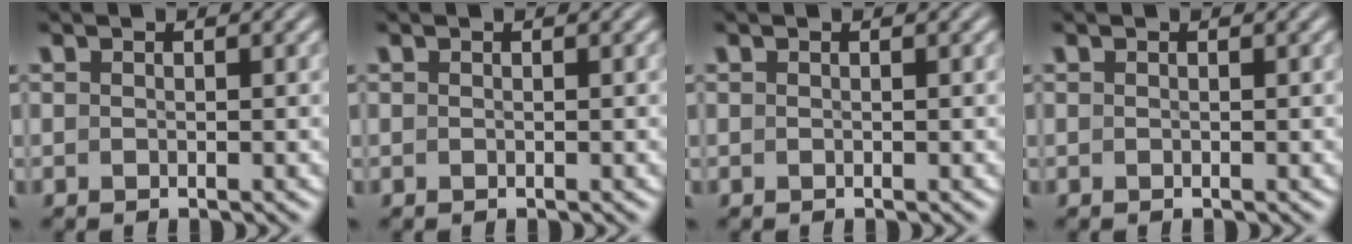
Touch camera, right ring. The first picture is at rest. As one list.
[{"total": 0.0}, {"total": 0.0}, {"total": 0.0}]